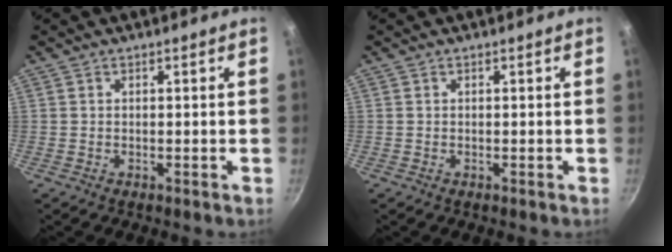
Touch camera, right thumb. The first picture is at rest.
{"total": 0.0}